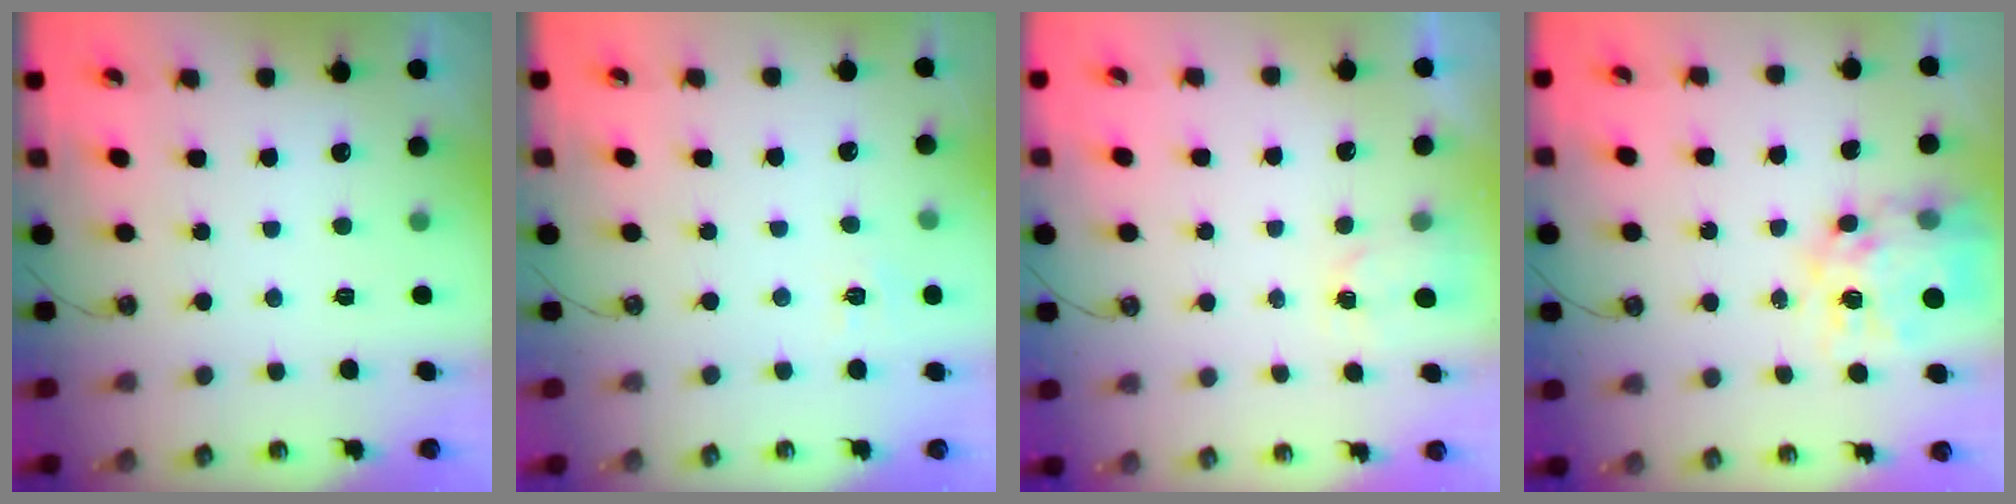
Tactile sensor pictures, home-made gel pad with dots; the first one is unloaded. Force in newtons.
{"total": 5.5, "press": 5.4, "slide": 0.5}
{"total": 2.3, "press": 2.3, "slide": 0.2}
{"total": 14.7, "press": 14.6, "slide": 1.3}